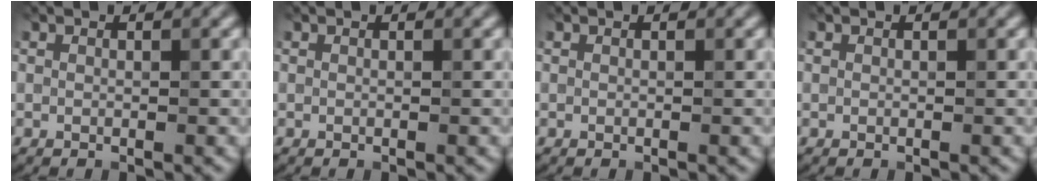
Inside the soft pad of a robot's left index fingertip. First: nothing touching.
{"total": 0.0}
{"total": 0.0}
{"total": 0.0}